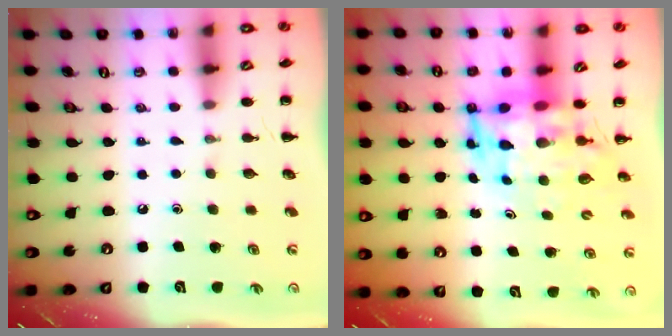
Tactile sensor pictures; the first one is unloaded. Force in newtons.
{"total": 6.3, "press": 6.0, "slide": 2.1}